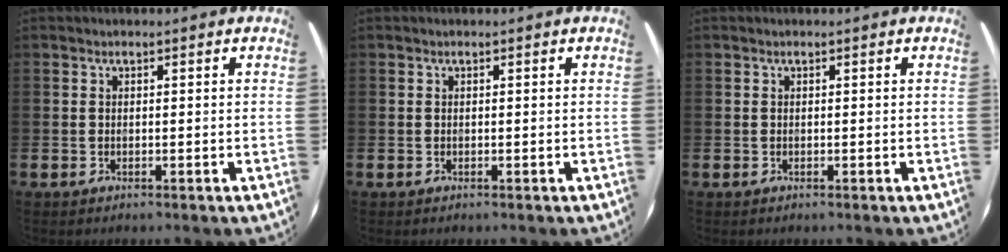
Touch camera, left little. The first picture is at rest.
{"total": 0.0}
{"total": 0.0}